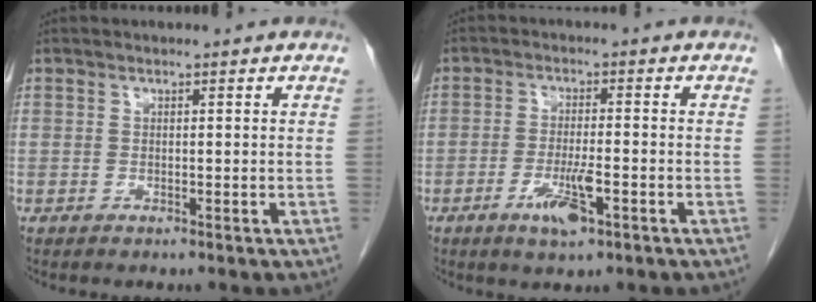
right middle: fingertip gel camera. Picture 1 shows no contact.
{"total": 5.2, "force": [-2.5, 0.9, 4.5], "torque": [-0.087, -0.005, -0.042]}